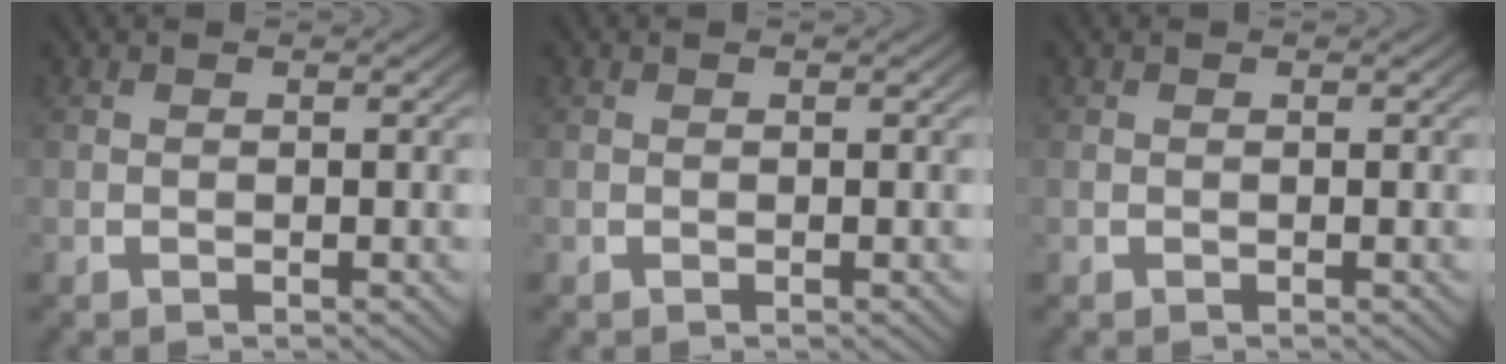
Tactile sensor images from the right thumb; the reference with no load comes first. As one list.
[{"total": 0.0}, {"total": 0.0}]